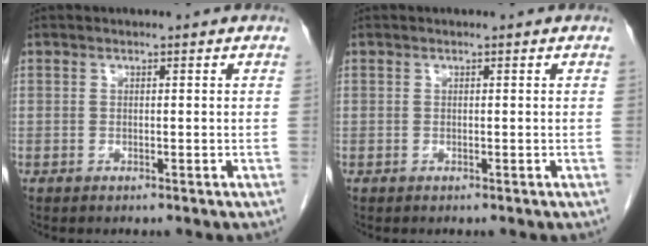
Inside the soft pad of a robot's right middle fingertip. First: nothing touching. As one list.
[{"total": 0.0}]